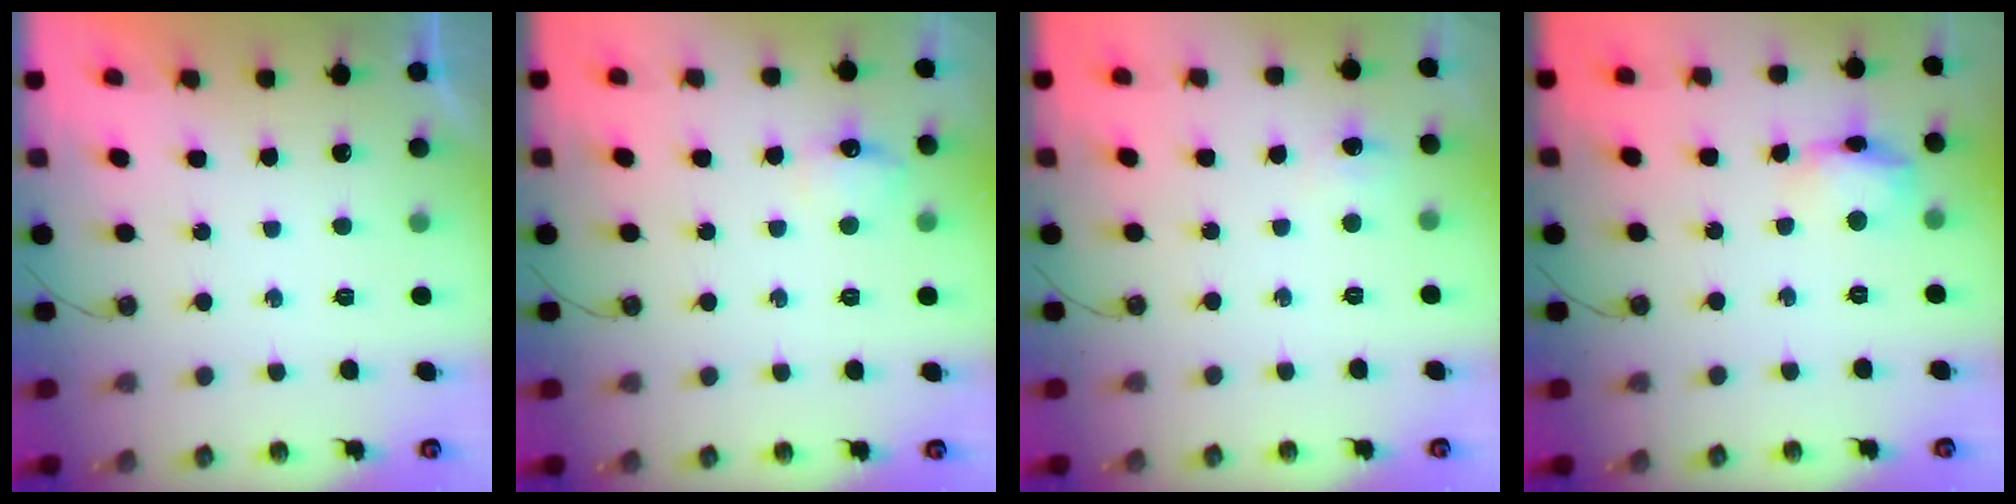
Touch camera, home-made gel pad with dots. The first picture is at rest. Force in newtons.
{"total": 6.8, "press": 6.7, "slide": 0.9}
{"total": 3.8, "press": 3.8, "slide": 0.5}
{"total": 11.1, "press": 11.1, "slide": 0.8}